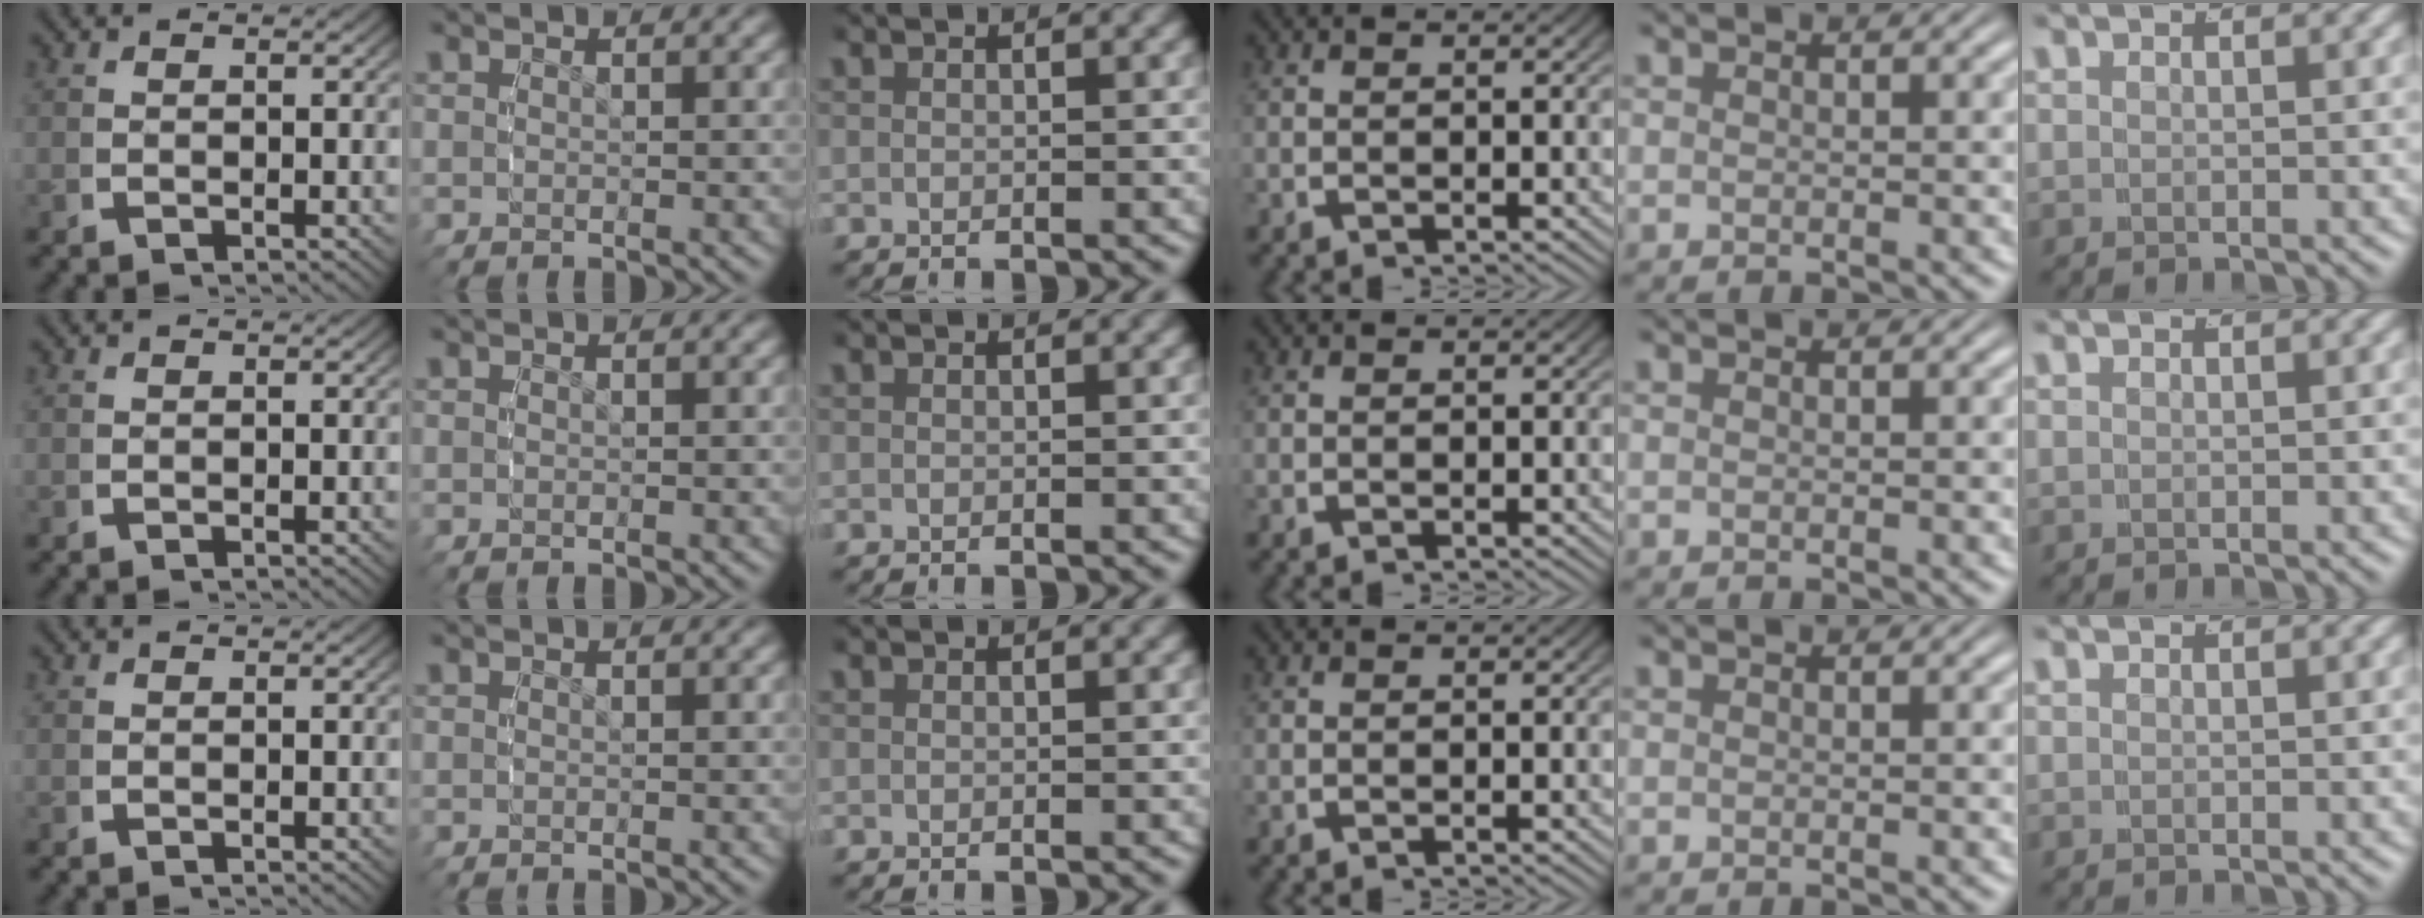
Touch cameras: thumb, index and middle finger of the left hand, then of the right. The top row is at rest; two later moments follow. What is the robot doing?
{"motion": "reach", "object": "toothpaste"}